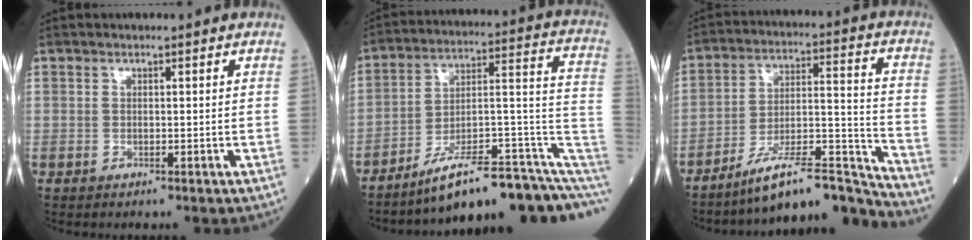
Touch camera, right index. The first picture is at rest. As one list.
[{"total": 18.1, "force": [-11.8, 3.7, 13.2], "torque": [-0.131, 0.063, -0.173]}, {"total": 14.4, "force": [-13.3, 0.1, 5.7], "torque": [-0.074, 0.043, -0.222]}]